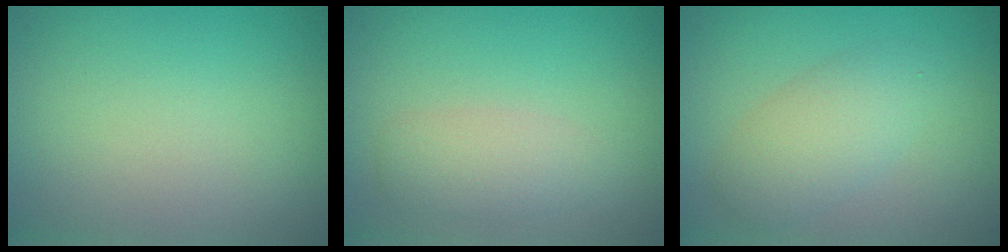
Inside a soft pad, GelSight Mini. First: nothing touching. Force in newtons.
{"total": 2.3, "press": 2.3, "slide": 0.1}
{"total": 3.2, "press": 3.2, "slide": 0.0}